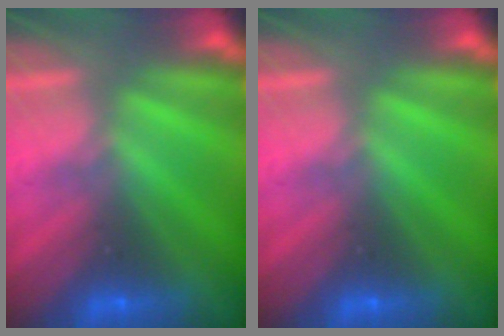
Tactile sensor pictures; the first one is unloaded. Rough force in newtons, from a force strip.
{"total": 0.0}